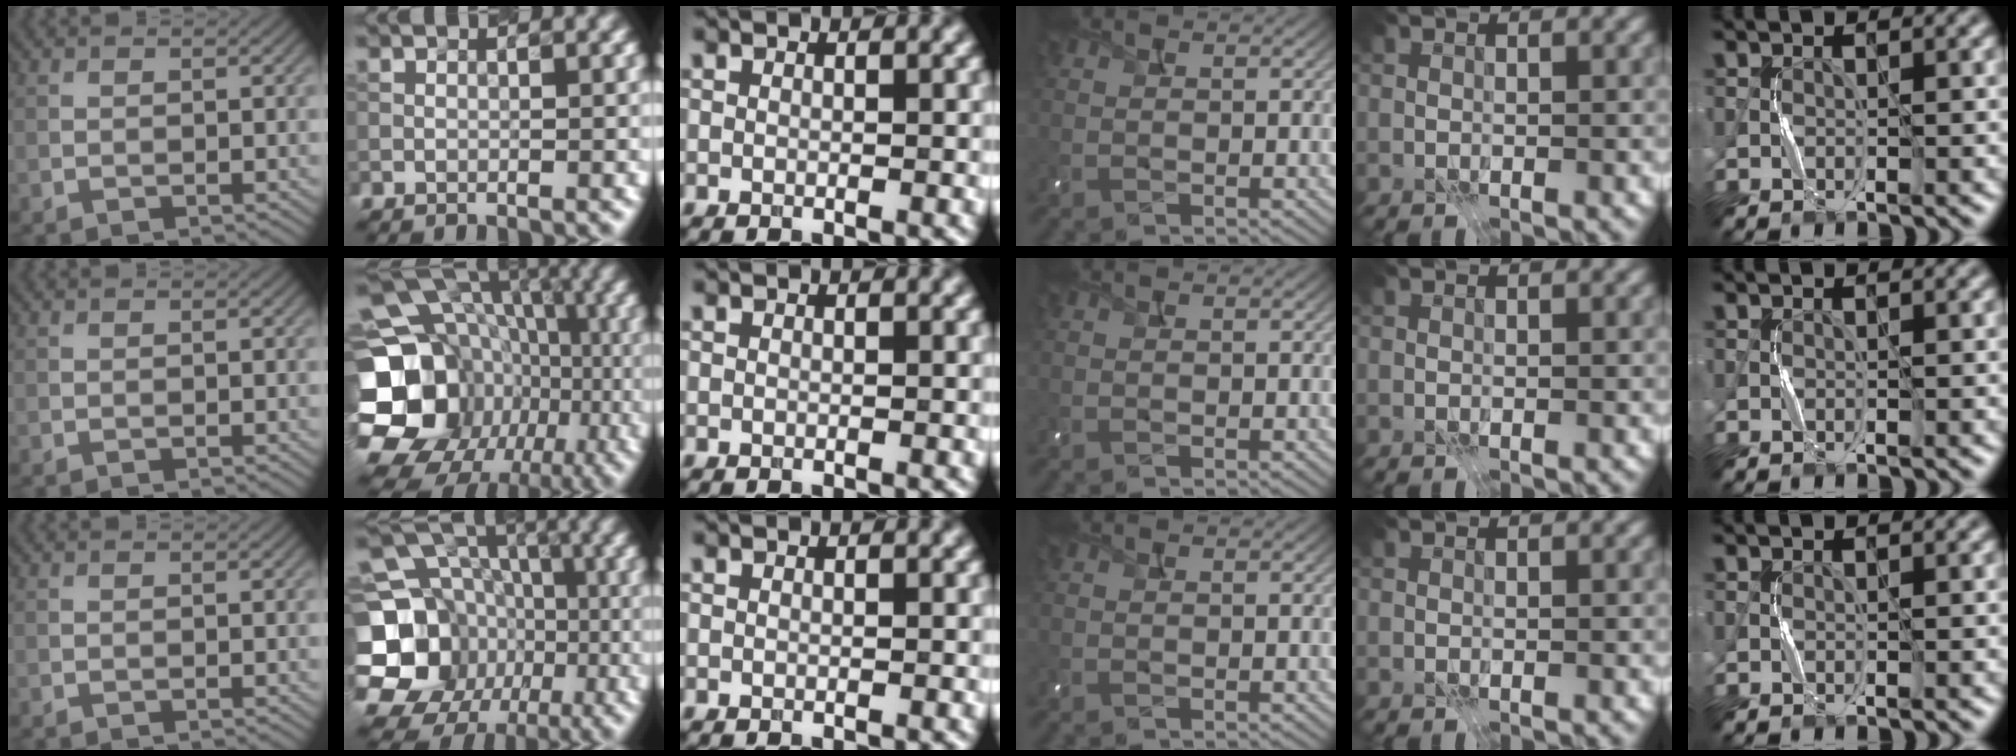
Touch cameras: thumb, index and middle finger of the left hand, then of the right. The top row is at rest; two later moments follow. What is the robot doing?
{"motion": "press", "object": "camera"}